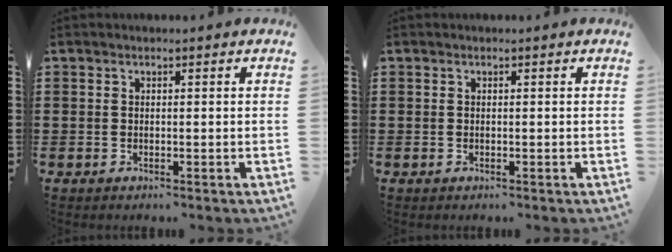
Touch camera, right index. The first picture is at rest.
{"total": 0.0}